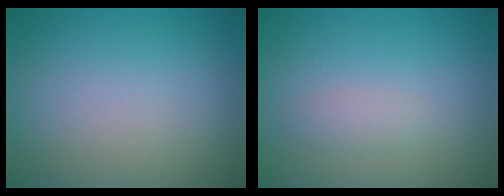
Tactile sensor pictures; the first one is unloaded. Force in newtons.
{"total": 1.1, "press": 1.1, "slide": 0.1}